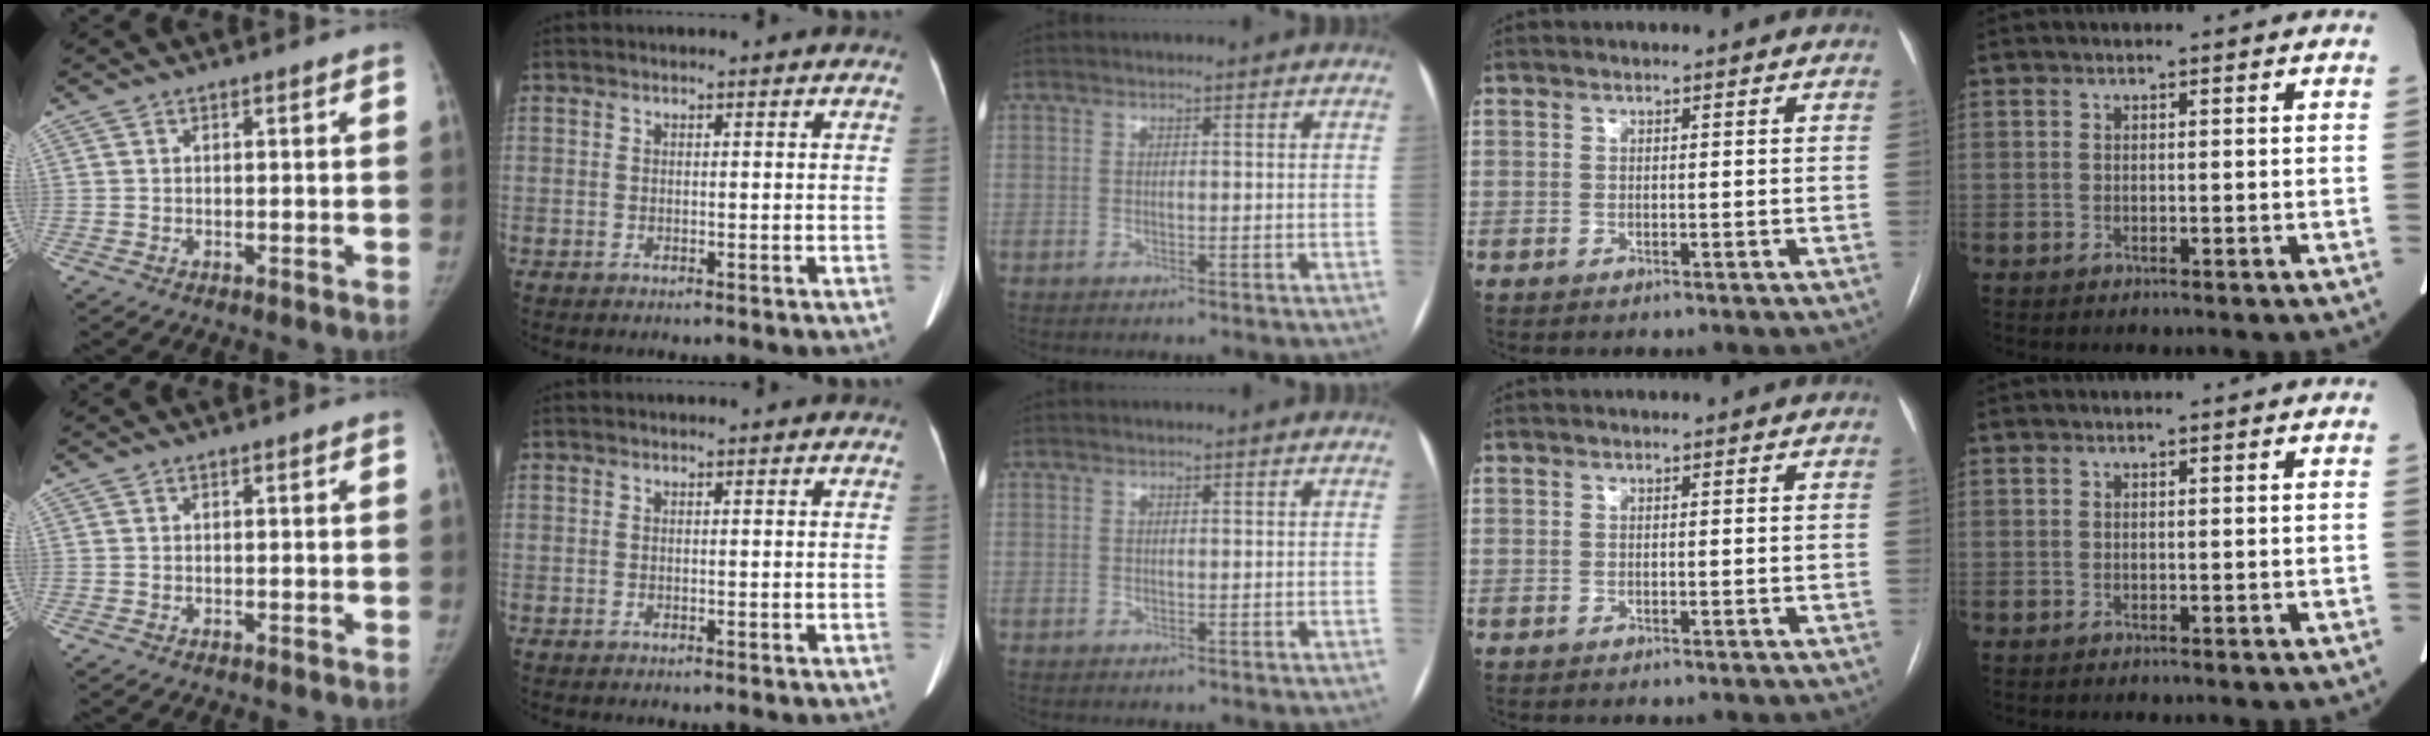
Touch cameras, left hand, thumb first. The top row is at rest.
{}